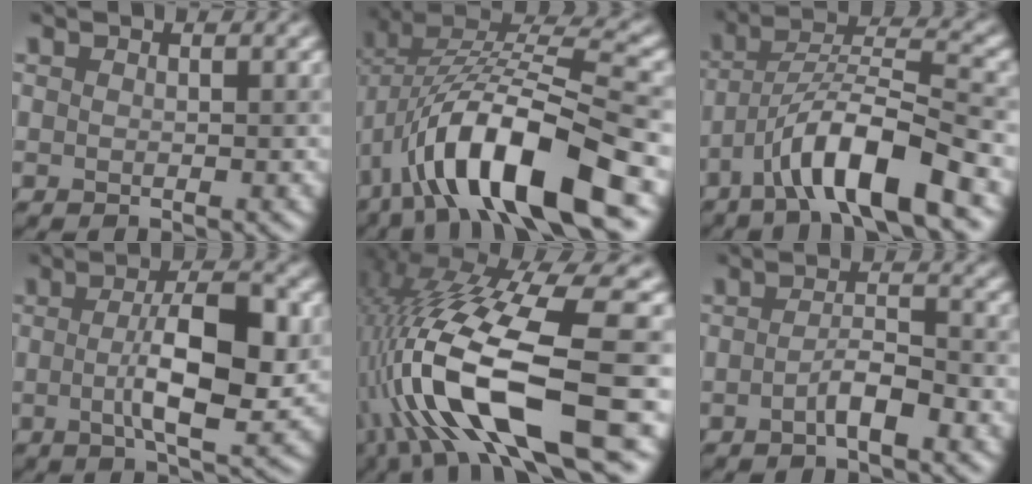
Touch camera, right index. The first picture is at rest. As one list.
[{"total": 12.9, "force": [-5.0, 4.3, 11.1], "torque": [-0.195, 0.009, -0.089]}, {"total": 8.3, "force": [-4.5, 1.7, 6.9], "torque": [-0.118, 0.015, -0.083]}, {"total": 7.3, "force": [-0.2, 2.0, 7.1], "torque": [-0.117, 0.000, -0.004]}, {"total": 15.0, "force": [-3.5, 4.4, 13.9], "torque": [-0.271, 0.017, -0.053]}, {"total": 2.4, "force": [-1.1, 0.5, 2.1], "torque": [-0.038, 0.008, -0.024]}]